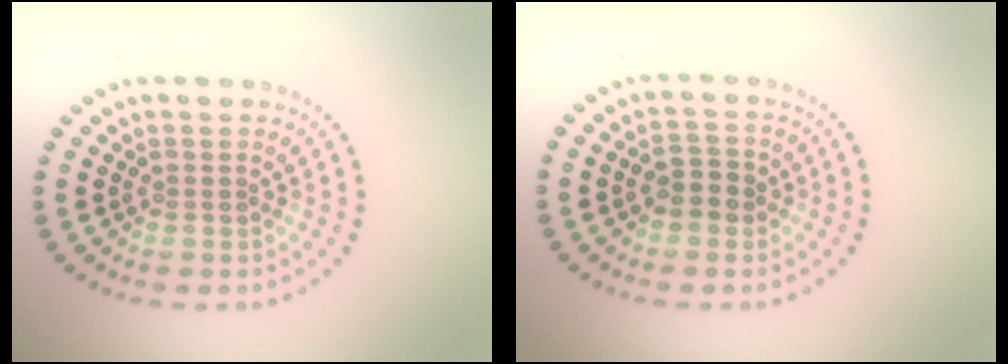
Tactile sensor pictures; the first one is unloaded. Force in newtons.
{"total": 2.4, "press": 2.4, "slide": 0.6}